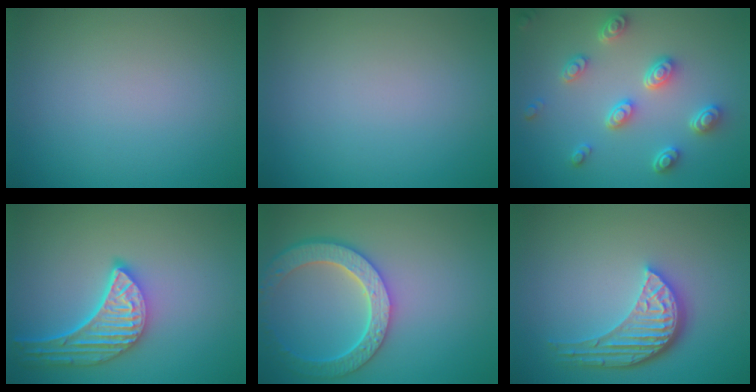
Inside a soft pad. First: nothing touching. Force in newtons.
{"total": 0.0}
{"total": 4.4, "press": 3.6, "slide": 2.6}
{"total": 5.4, "press": 4.3, "slide": 3.4}
{"total": 5.8, "press": 4.7, "slide": 3.4}
{"total": 5.1, "press": 3.8, "slide": 3.4}